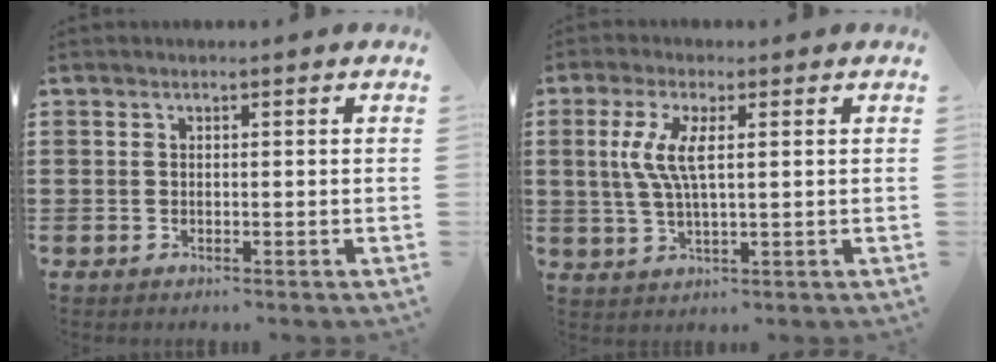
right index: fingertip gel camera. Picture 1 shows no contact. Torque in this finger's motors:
{"motor_torque": [0.94, -0.17, 0.49, 0.21]}